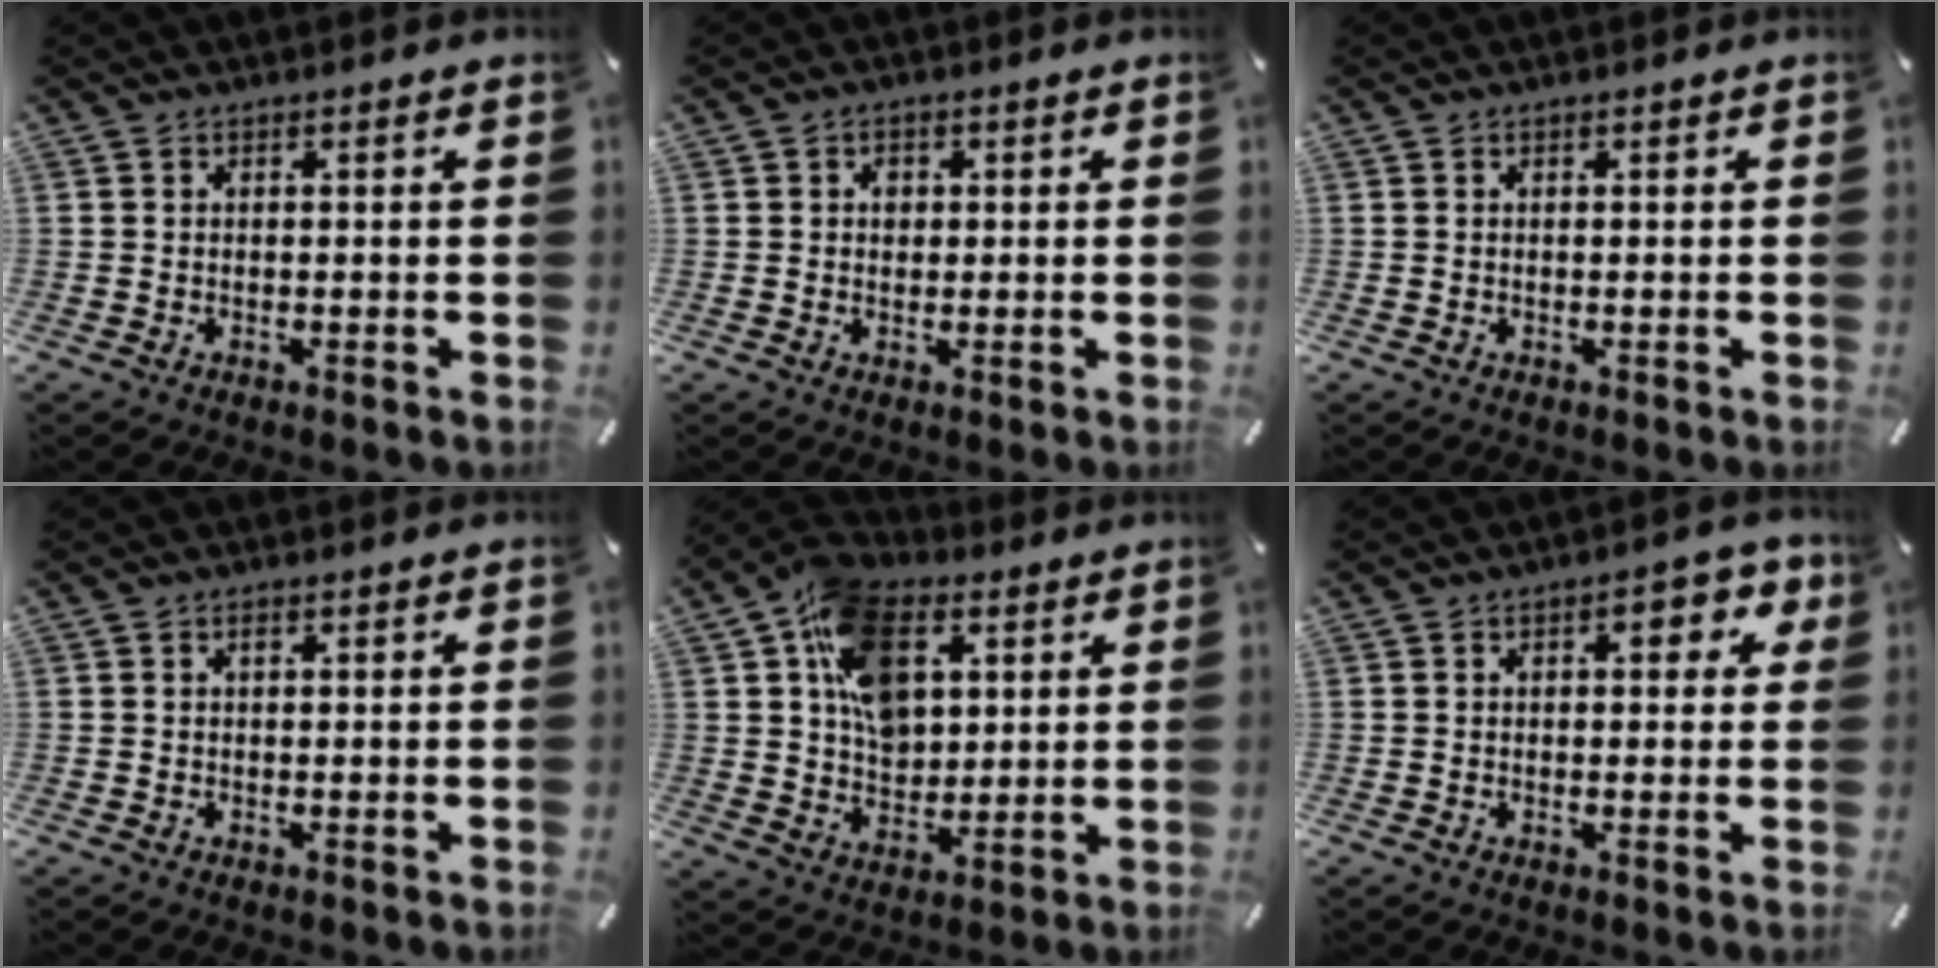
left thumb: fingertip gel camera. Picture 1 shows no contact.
{"total": 2.1, "force": [0.2, 1.8, 1.0], "torque": [-0.005, 0.001, -0.003]}
{"total": 0.0}
{"total": 0.7, "force": [0.2, 0.3, 0.5], "torque": [-0.011, 0.002, 0.004]}
{"total": 14.7, "force": [5.0, 10.6, 8.9], "torque": [-0.153, 0.002, 0.093]}
{"total": 6.3, "force": [2.0, 3.2, 5.0], "torque": [-0.061, -0.002, 0.026]}